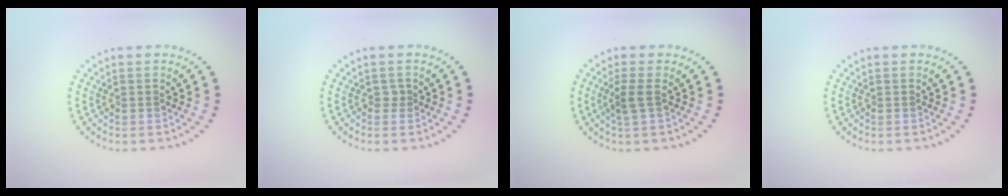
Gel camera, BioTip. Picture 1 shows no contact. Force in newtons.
{"total": 0.5, "press": 0.4, "slide": 0.3}
{"total": 1.5, "press": 1.3, "slide": 0.9}
{"total": 0.0}